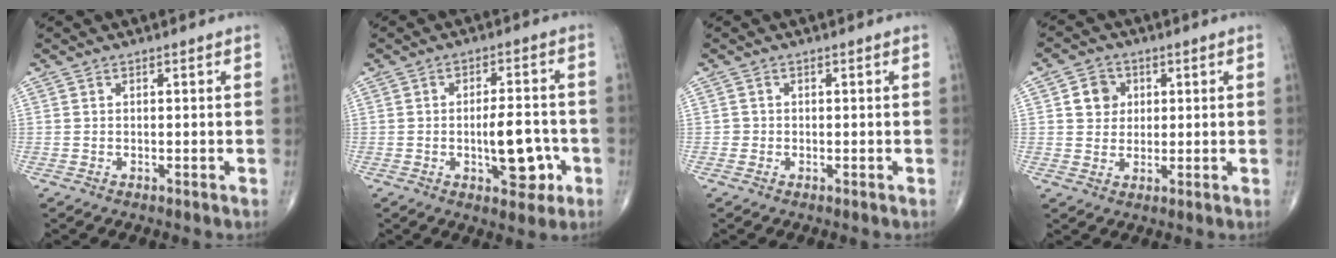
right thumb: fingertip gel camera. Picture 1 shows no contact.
{"total": 8.9, "force": [-2.3, 4.0, 7.6], "torque": [-0.090, 0.017, -0.029]}
{"total": 0.8, "force": [-0.2, 0.8, 0.0], "torque": [0.003, 0.004, -0.005]}
{"total": 5.2, "force": [1.4, 4.6, 1.9], "torque": [-0.006, -0.001, 0.020]}